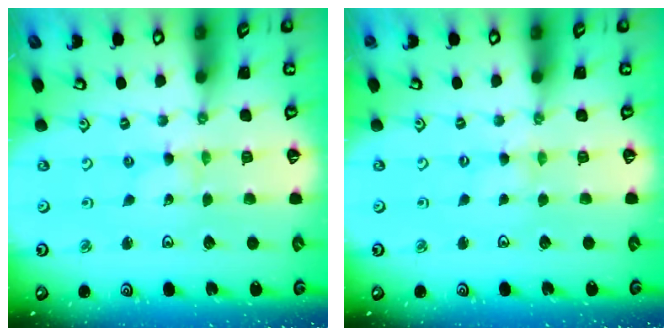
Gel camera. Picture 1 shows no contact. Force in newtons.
{"total": 0.0}